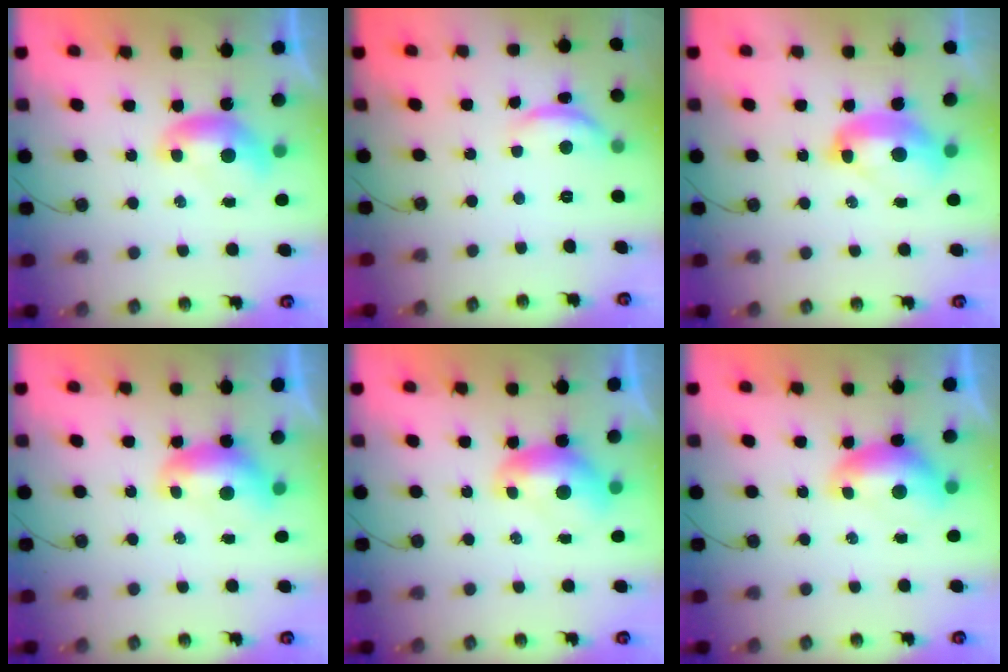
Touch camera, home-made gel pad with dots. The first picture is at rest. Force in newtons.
{"total": 3.8, "press": 3.7, "slide": 0.5}
{"total": 4.5, "press": 4.4, "slide": 0.6}
{"total": 1.2, "press": 1.1, "slide": 0.3}
{"total": 1.0, "press": 0.7, "slide": 0.7}
{"total": 0.0}